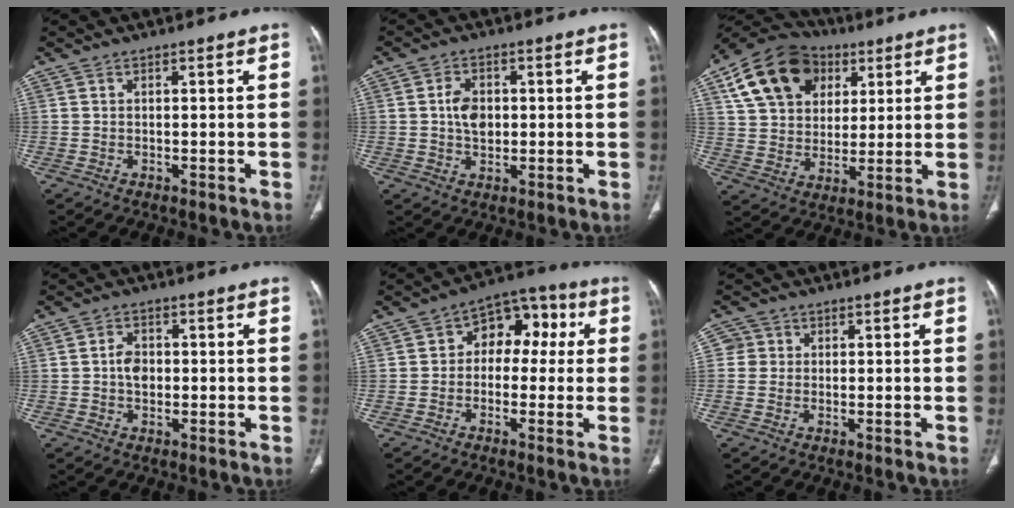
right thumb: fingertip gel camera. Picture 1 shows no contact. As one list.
[{"total": 5.0, "force": [0.4, 3.5, 3.5], "torque": [-0.054, 0.003, 0.005]}, {"total": 18.6, "force": [7.8, 13.5, 10.2], "torque": [-0.168, 0.004, 0.133]}, {"total": 3.6, "force": [-0.2, 2.6, 2.4], "torque": [-0.033, 0.006, -0.008]}, {"total": 10.1, "force": [1.1, 7.2, 7.1], "torque": [-0.052, 0.037, 0.002]}, {"total": 2.5, "force": [0.3, 2.5, 0.2], "torque": [0.013, 0.005, 0.000]}]